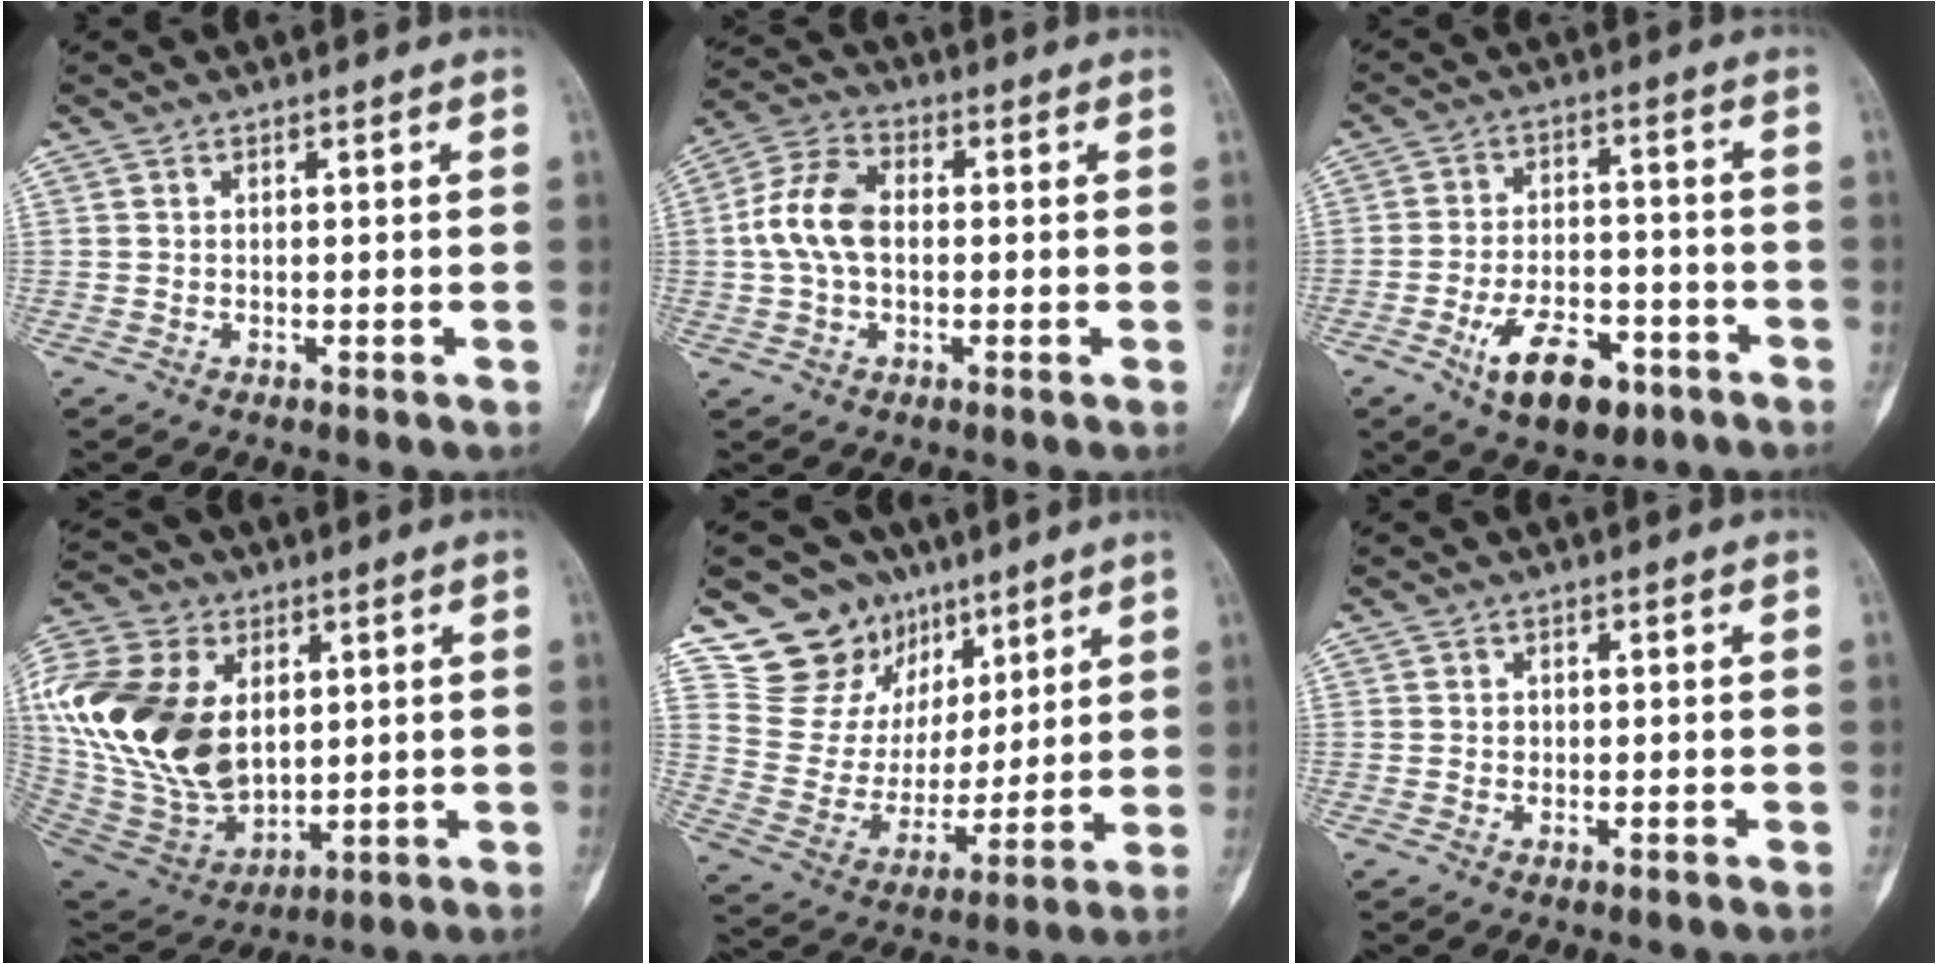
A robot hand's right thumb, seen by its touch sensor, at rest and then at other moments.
{"total": 9.5, "force": [0.1, 6.0, 7.4], "torque": [-0.148, 0.025, -0.007]}
{"total": 11.9, "force": [-6.0, 6.4, 8.0], "torque": [-0.113, 0.029, -0.093]}
{"total": 26.3, "force": [4.6, 17.9, 18.8], "torque": [-0.389, -0.014, 0.099]}
{"total": 16.5, "force": [10.9, 12.0, 3.0], "torque": [-0.007, -0.043, 0.209]}
{"total": 0.7, "force": [0.1, 0.7, 0.0], "torque": [0.004, 0.002, 0.001]}